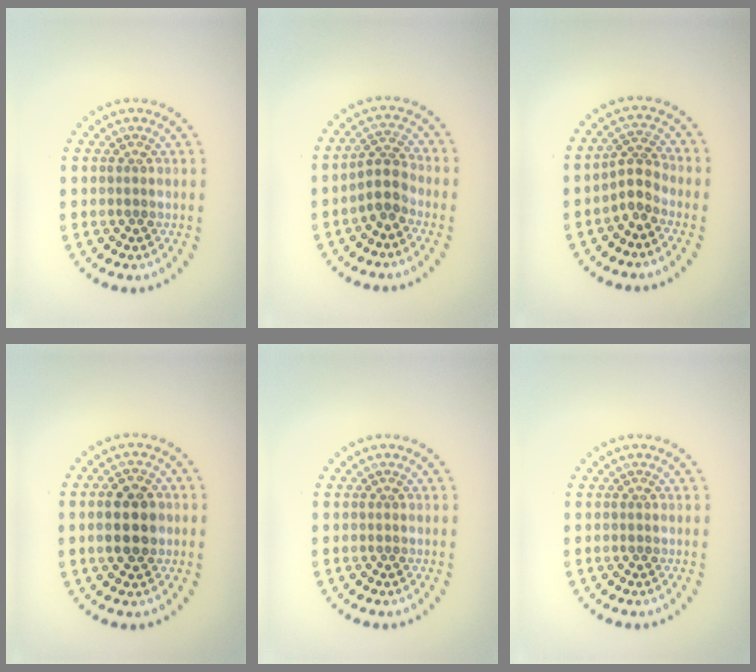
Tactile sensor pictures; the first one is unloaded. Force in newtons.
{"total": 2.5, "press": 2.0, "slide": 1.5}
{"total": 2.3, "press": 1.6, "slide": 1.6}
{"total": 4.3, "press": 4.3, "slide": 0.2}
{"total": 0.0}
{"total": 0.0}